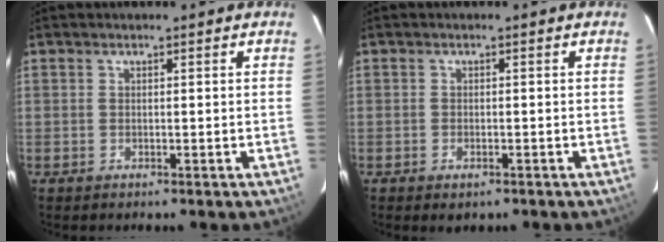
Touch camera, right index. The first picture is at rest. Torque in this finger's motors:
{"motor_torque": [0.42, -0.42, 0.00, -0.01]}